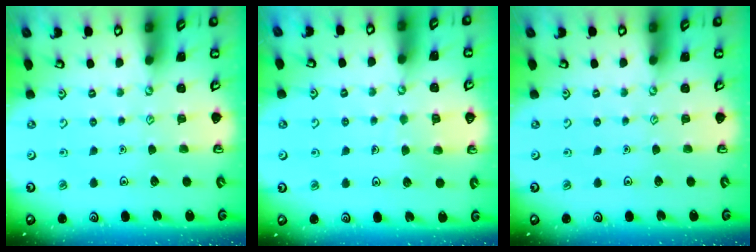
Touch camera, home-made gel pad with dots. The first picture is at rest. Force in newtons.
{"total": 5.6, "press": 5.6, "slide": 0.5}
{"total": 0.0}